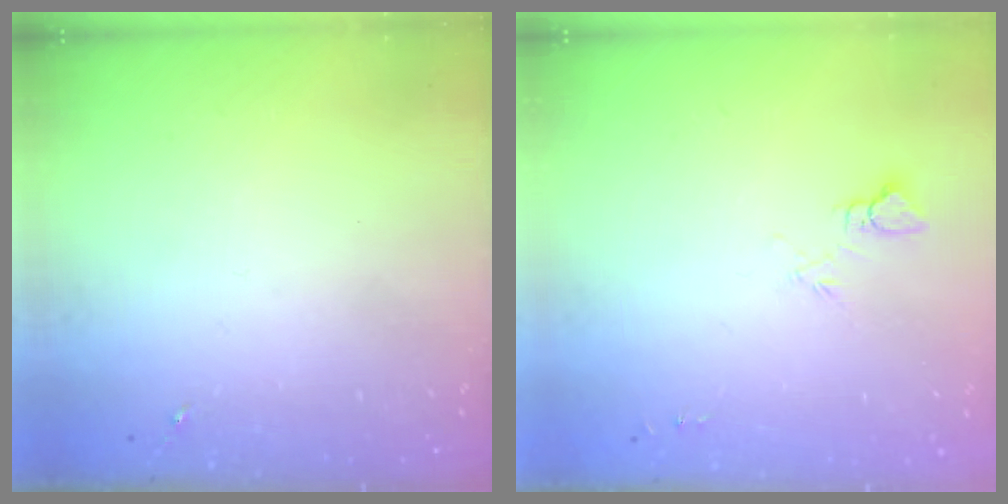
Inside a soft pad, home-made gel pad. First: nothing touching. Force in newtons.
{"total": 3.7, "press": 3.7, "slide": 0.4}